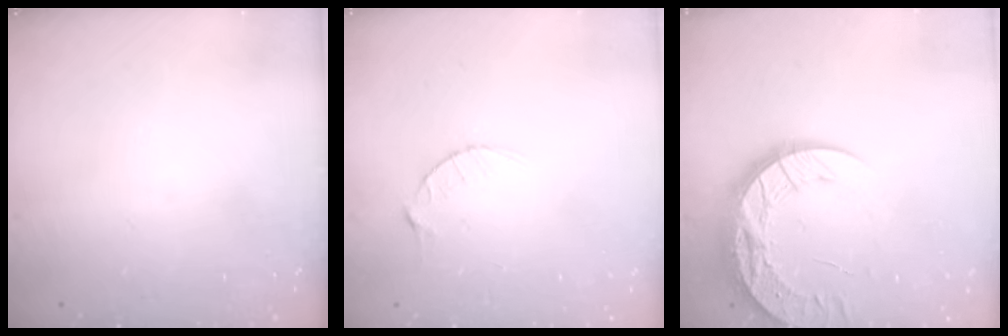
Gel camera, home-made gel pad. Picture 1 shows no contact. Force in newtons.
{"total": 2.9, "press": 2.9, "slide": 0.4}
{"total": 15.4, "press": 15.4, "slide": 1.1}